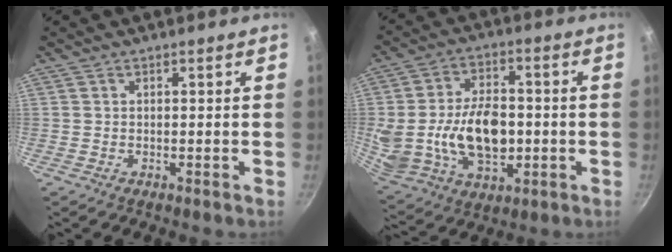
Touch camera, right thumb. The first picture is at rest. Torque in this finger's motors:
{"motor_torque": [1.62, 1.61, 0.99, -0.94, 0.31]}